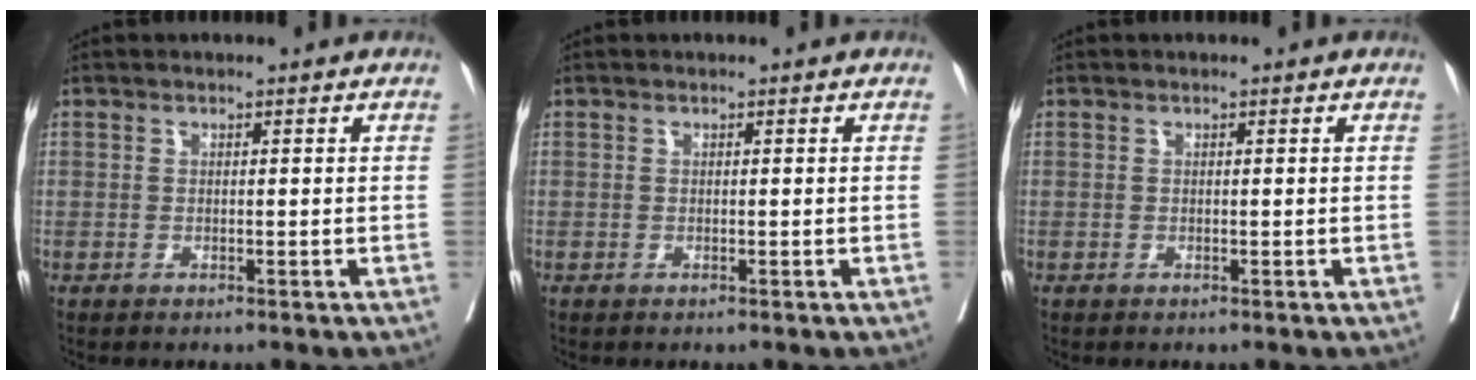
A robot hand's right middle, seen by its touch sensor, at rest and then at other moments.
{"total": 0.0}
{"total": 0.0}